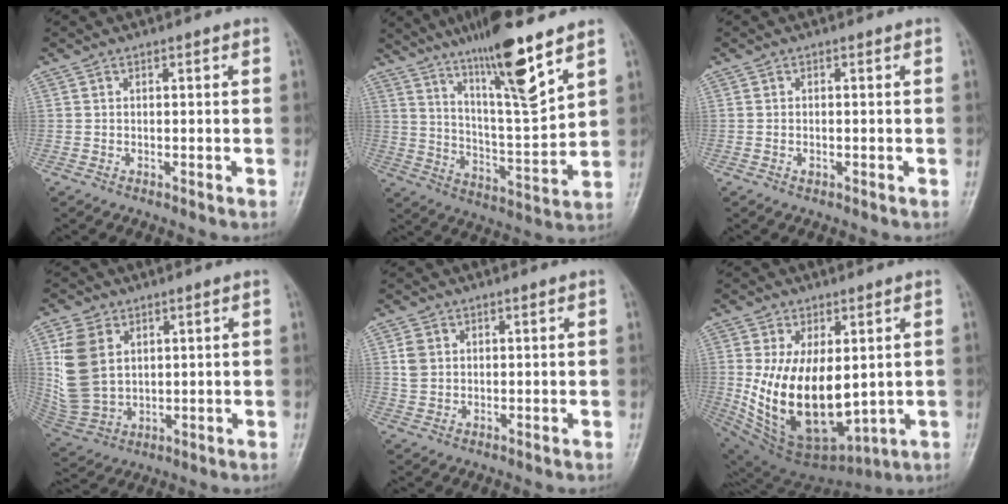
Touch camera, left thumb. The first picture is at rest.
{"total": 16.3, "force": [10.8, 1.9, 12.1], "torque": [-0.197, -0.063, 0.192]}
{"total": 0.7, "force": [-0.3, 0.4, 0.5], "torque": [-0.010, 0.005, -0.003]}
{"total": 11.8, "force": [3.3, 8.4, 7.7], "torque": [-0.144, -0.016, 0.078]}
{"total": 3.2, "force": [1.0, 2.5, 1.6], "torque": [-0.024, 0.001, 0.025]}
{"total": 19.7, "force": [0.3, 11.1, 16.3], "torque": [-0.275, -0.027, 0.041]}